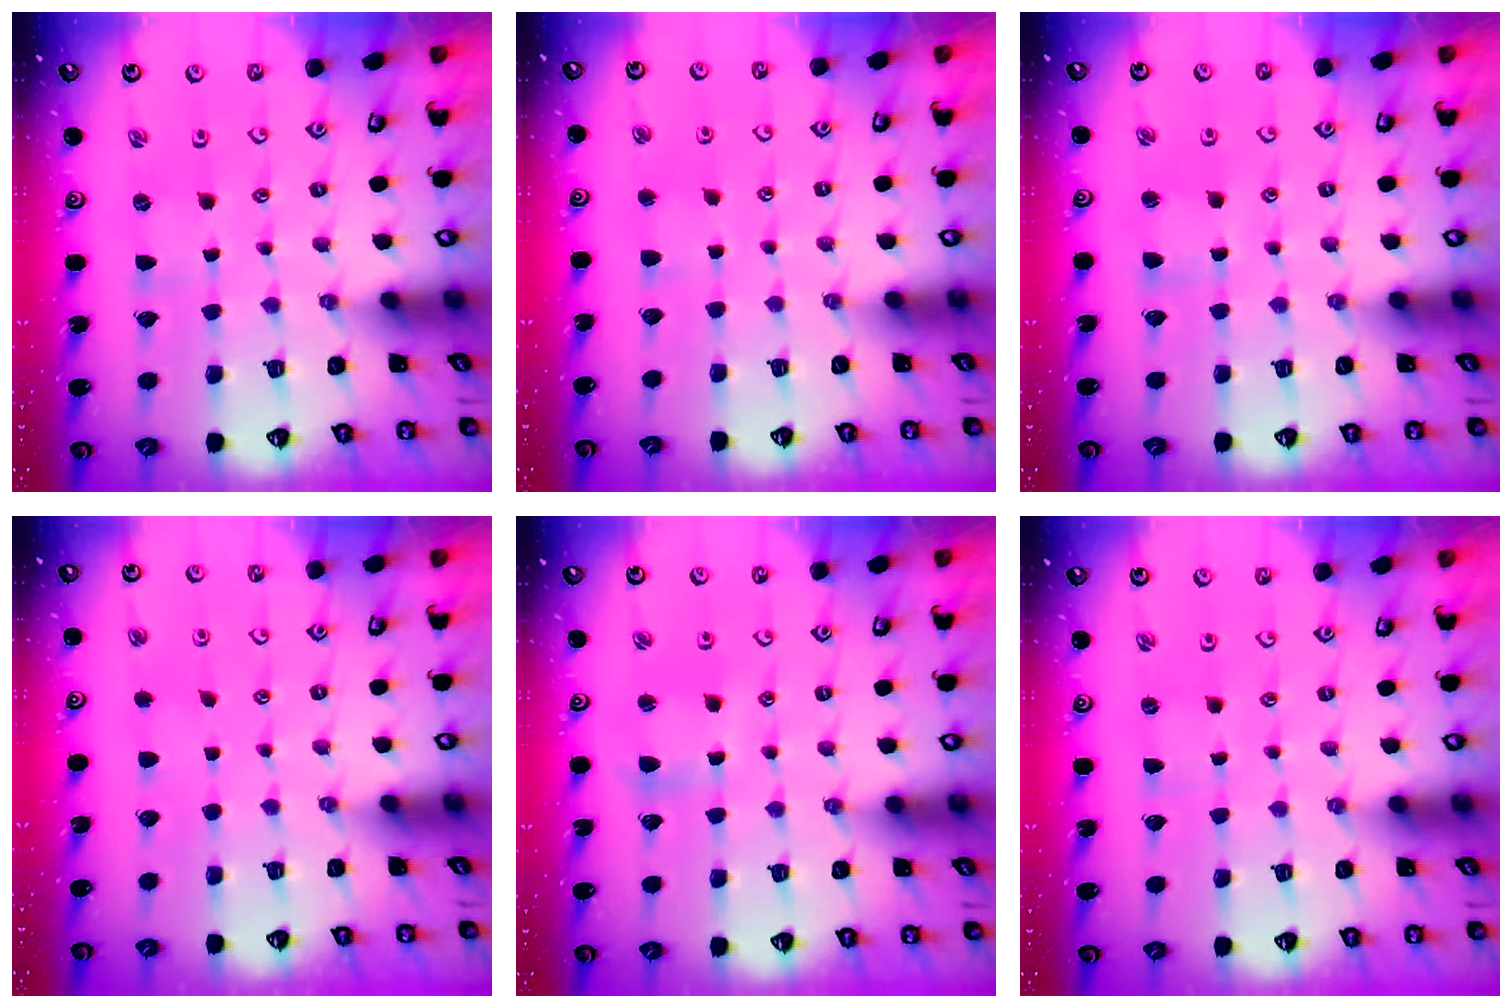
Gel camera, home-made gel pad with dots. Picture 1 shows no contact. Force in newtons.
{"total": 3.2, "press": 3.2, "slide": 0.4}
{"total": 1.3, "press": 1.2, "slide": 0.2}
{"total": 2.7, "press": 2.7, "slide": 0.4}
{"total": 4.4, "press": 4.3, "slide": 0.5}
{"total": 0.0}